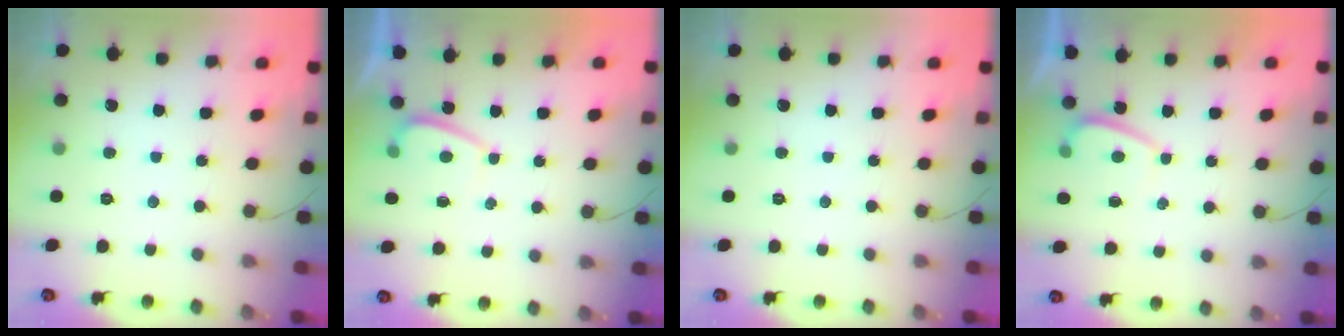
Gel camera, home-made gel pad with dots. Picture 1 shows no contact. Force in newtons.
{"total": 1.8, "press": 1.7, "slide": 0.6}
{"total": 0.0}
{"total": 1.8, "press": 1.7, "slide": 0.6}